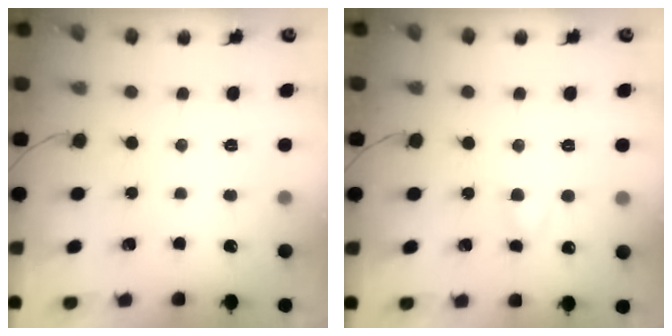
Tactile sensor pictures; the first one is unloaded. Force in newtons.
{"total": 3.1, "press": 2.9, "slide": 1.0}